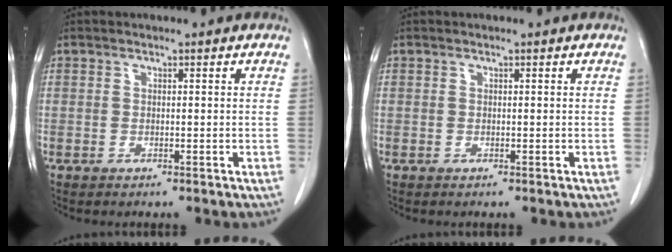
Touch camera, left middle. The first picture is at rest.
{"total": 0.0}